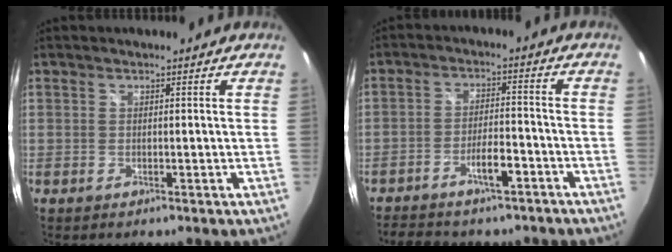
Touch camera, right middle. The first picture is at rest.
{"total": 8.8, "force": [-6.8, 3.1, 4.7], "torque": [-0.096, 0.012, -0.103]}